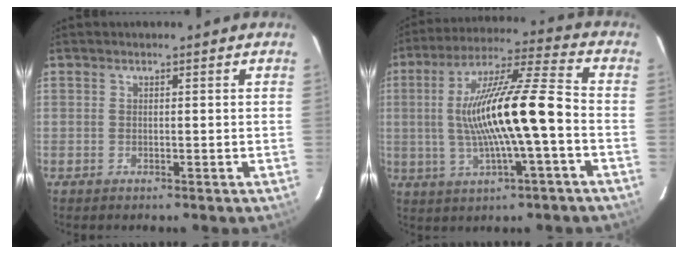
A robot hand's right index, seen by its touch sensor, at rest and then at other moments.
{"total": 16.3, "force": [-2.0, 1.5, 16.1], "torque": [-0.297, 0.008, -0.031]}